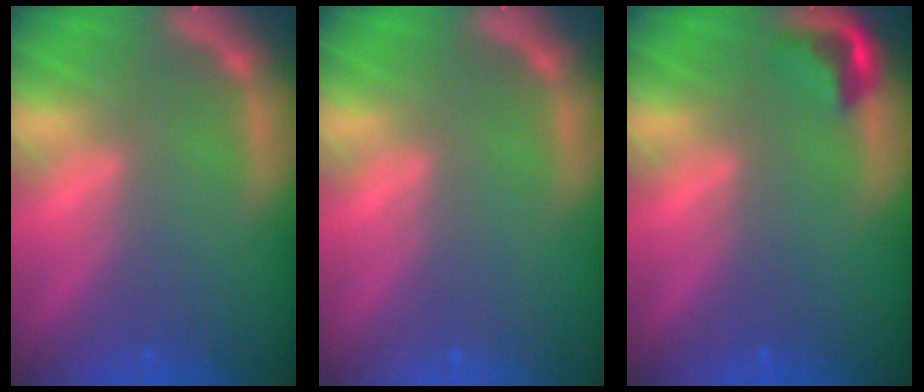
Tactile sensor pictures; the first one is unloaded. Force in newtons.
{"total": 0.0}
{"total": 2.4}